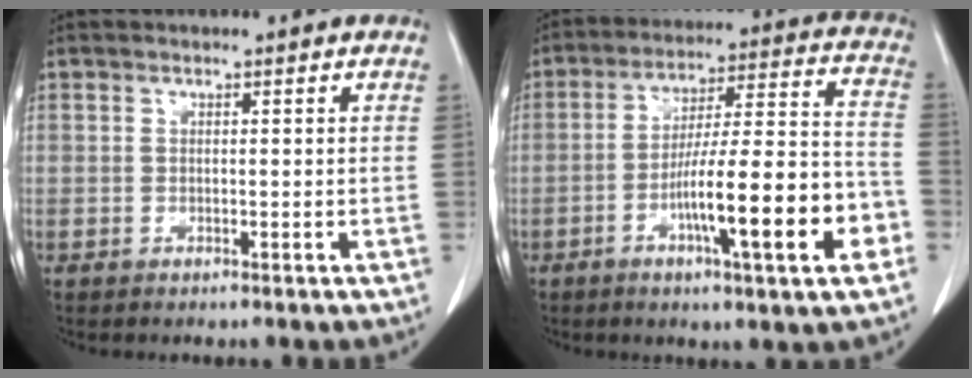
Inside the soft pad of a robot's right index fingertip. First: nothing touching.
{"total": 17.2, "force": [-6.1, 1.4, 16.0], "torque": [-0.251, 0.006, -0.094]}